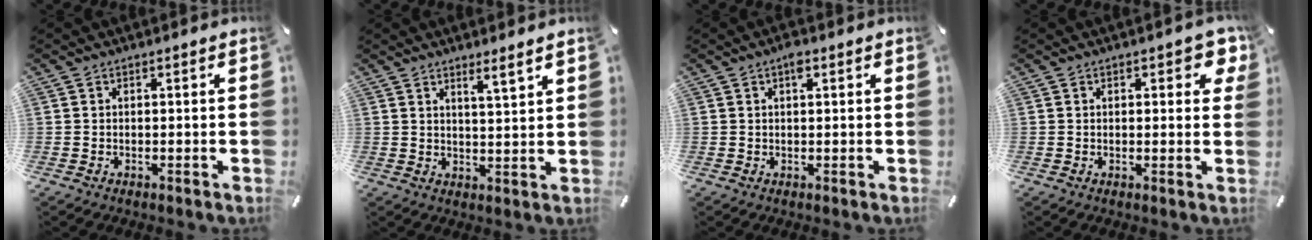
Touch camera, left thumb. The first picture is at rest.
{"total": 4.0, "force": [3.3, -0.3, 2.1], "torque": [-0.033, -0.026, 0.054]}
{"total": 2.1, "force": [0.9, 1.0, 1.7], "torque": [-0.029, 0.002, 0.013]}
{"total": 4.1, "force": [1.8, 2.2, 2.9], "torque": [-0.030, -0.003, 0.026]}